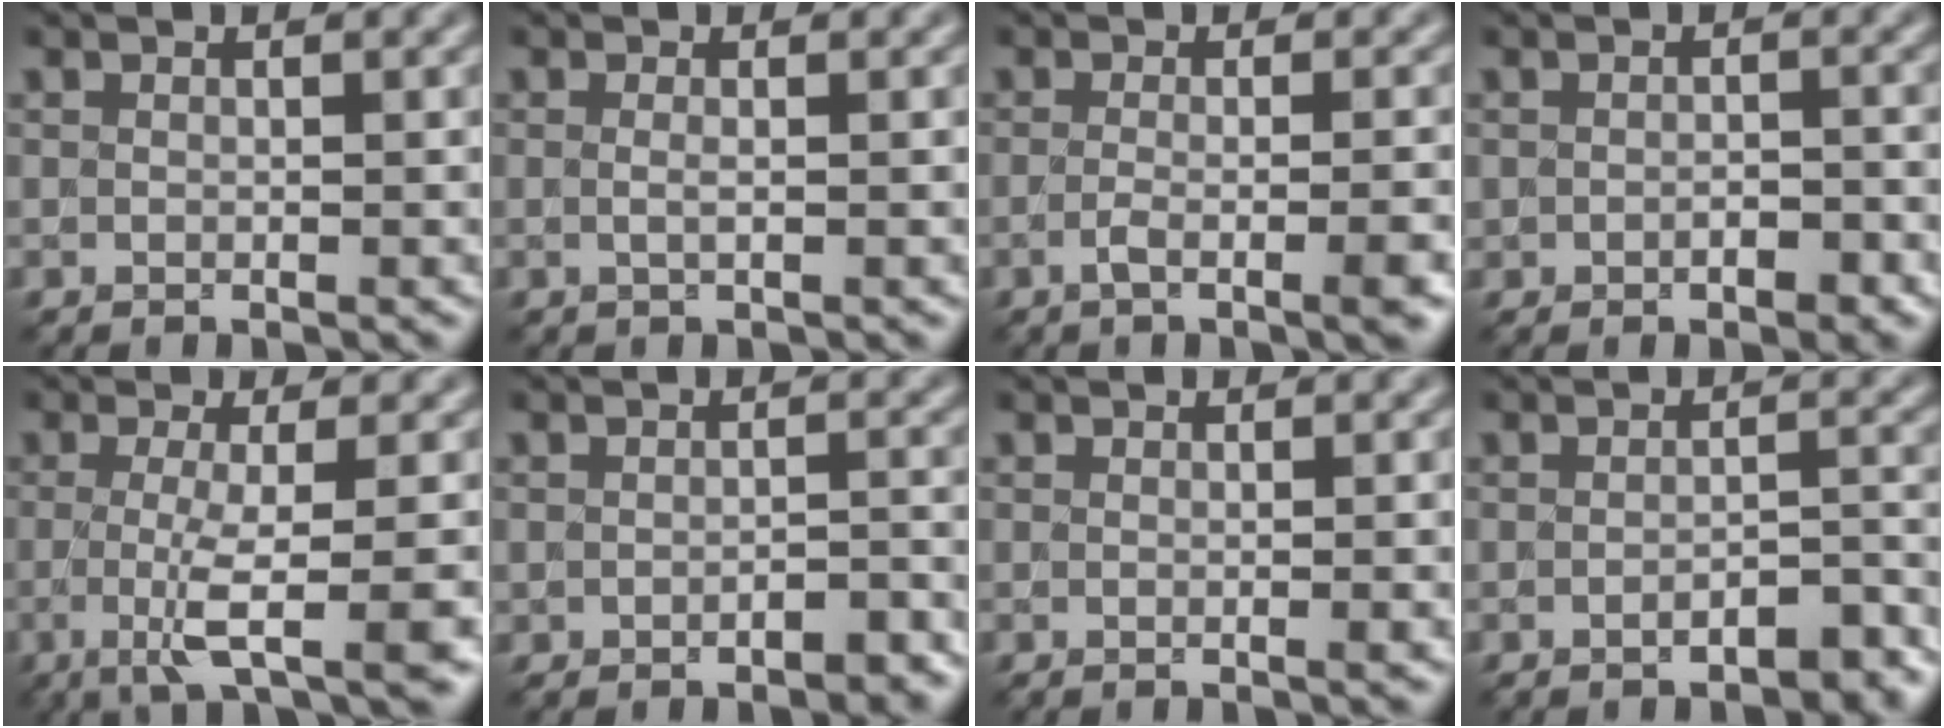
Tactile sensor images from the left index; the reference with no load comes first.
{"total": 0.9, "force": [0.1, 0.3, 0.9], "torque": [-0.017, -0.006, -0.006]}
{"total": 4.1, "force": [-1.5, 1.3, 3.6], "torque": [-0.050, -0.004, -0.033]}
{"total": 1.7, "force": [-0.8, 1.0, 1.2], "torque": [-0.022, 0.002, -0.012]}
{"total": 5.6, "force": [-1.1, 1.4, 5.3], "torque": [-0.092, -0.015, -0.022]}
{"total": 2.0, "force": [-1.3, 0.9, 1.2], "torque": [-0.021, 0.007, -0.018]}
{"total": 1.6, "force": [0.0, 0.6, 1.5], "torque": [-0.013, -0.002, -0.004]}
{"total": 3.4, "force": [-2.3, 1.1, 2.3], "torque": [-0.035, 0.003, -0.030]}